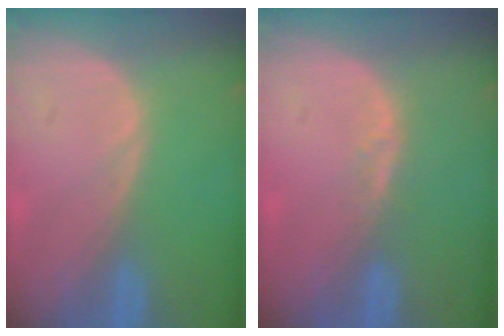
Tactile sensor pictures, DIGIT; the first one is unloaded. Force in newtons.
{"total": 1.9, "press": 1.4, "slide": 1.3}